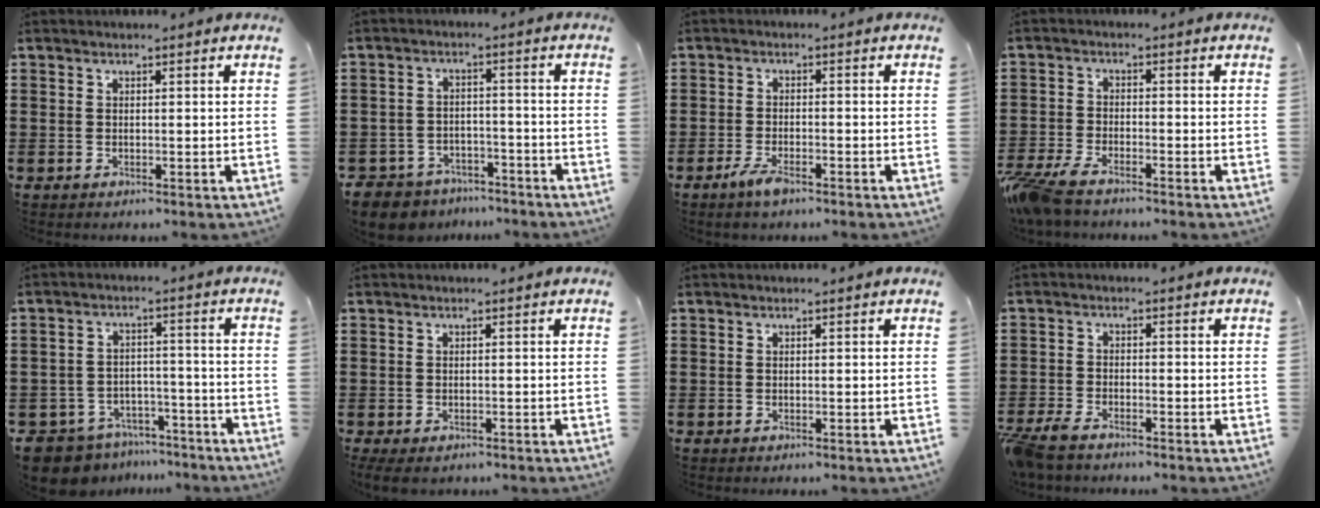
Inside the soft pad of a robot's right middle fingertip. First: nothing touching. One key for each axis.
{"total": 5.2, "fx": -5.0, "fy": 1.4, "fz": 0.2, "tx": -0.027, "ty": 0.004, "tz": -0.109}
{"total": 3.2, "fx": -2.0, "fy": 0.8, "fz": 2.3, "tx": -0.060, "ty": -0.007, "tz": -0.043}
{"total": 4.9, "fx": -4.3, "fy": 0.8, "fz": 2.2, "tx": -0.080, "ty": -0.017, "tz": -0.093}
{"total": 7.1, "fx": -6.8, "fy": 1.8, "fz": 0.8, "tx": -0.035, "ty": 0.013, "tz": -0.141}
{"total": 0.8, "fx": -0.7, "fy": 0.2, "fz": 0.3, "tx": -0.009, "ty": -0.004, "tz": -0.013}
{"total": 0.0}
{"total": 3.5, "fx": -3.2, "fy": 0.7, "fz": 1.3, "tx": -0.052, "ty": -0.009, "tz": -0.072}